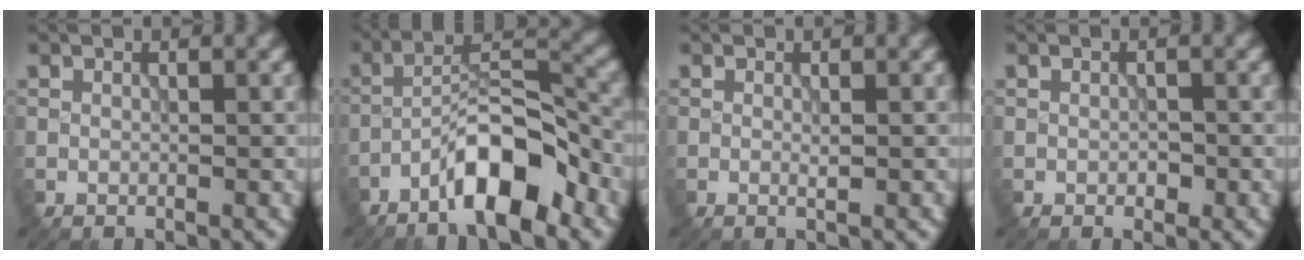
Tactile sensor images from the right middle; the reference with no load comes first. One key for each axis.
{"total": 7.5, "fx": -4.6, "fy": 2.1, "fz": 5.6, "tx": -0.089, "ty": 0.019, "tz": -0.083}
{"total": 0.7, "fx": 0.0, "fy": 0.1, "fz": 0.6, "tx": -0.012, "ty": -0.002, "tz": -0.001}
{"total": 0.9, "fx": -0.2, "fy": 0.5, "fz": 0.6, "tx": -0.009, "ty": -0.002, "tz": -0.003}